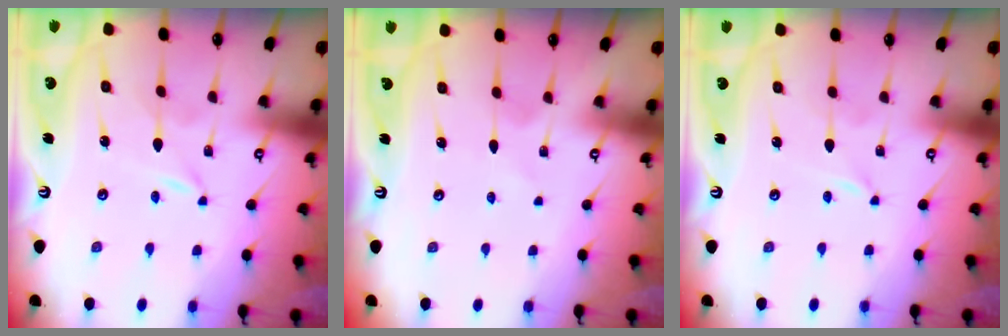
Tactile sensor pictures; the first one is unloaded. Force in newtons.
{"total": 1.0, "press": 1.0, "slide": 0.1}
{"total": 0.0}